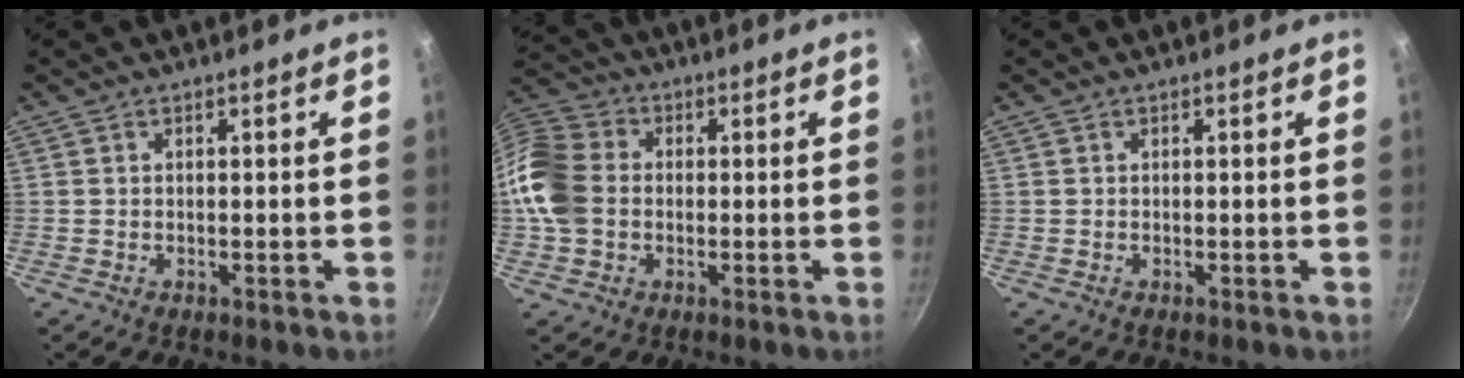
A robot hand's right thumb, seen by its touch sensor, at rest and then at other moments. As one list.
[{"total": 13.7, "force": [-0.6, 11.0, 8.1], "torque": [-0.157, 0.022, -0.029]}, {"total": 0.0}]